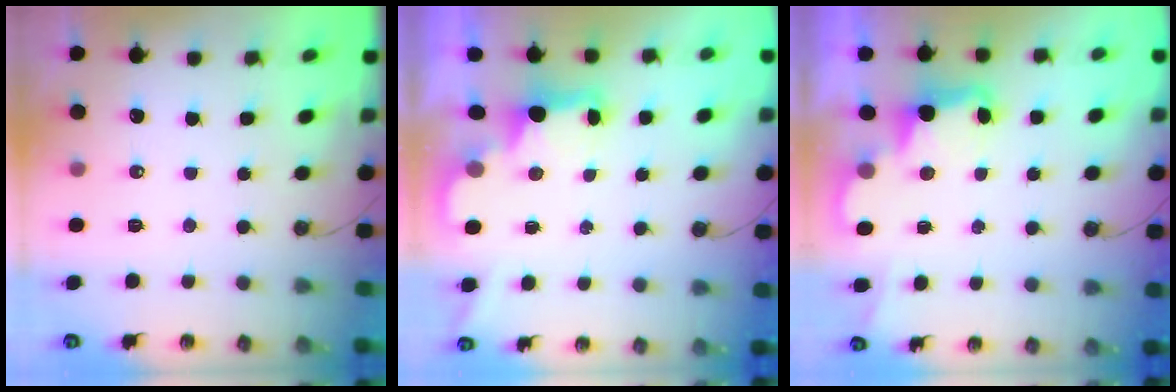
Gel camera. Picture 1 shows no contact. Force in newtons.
{"total": 2.4, "press": 2.3, "slide": 0.7}
{"total": 3.2, "press": 3.1, "slide": 0.7}